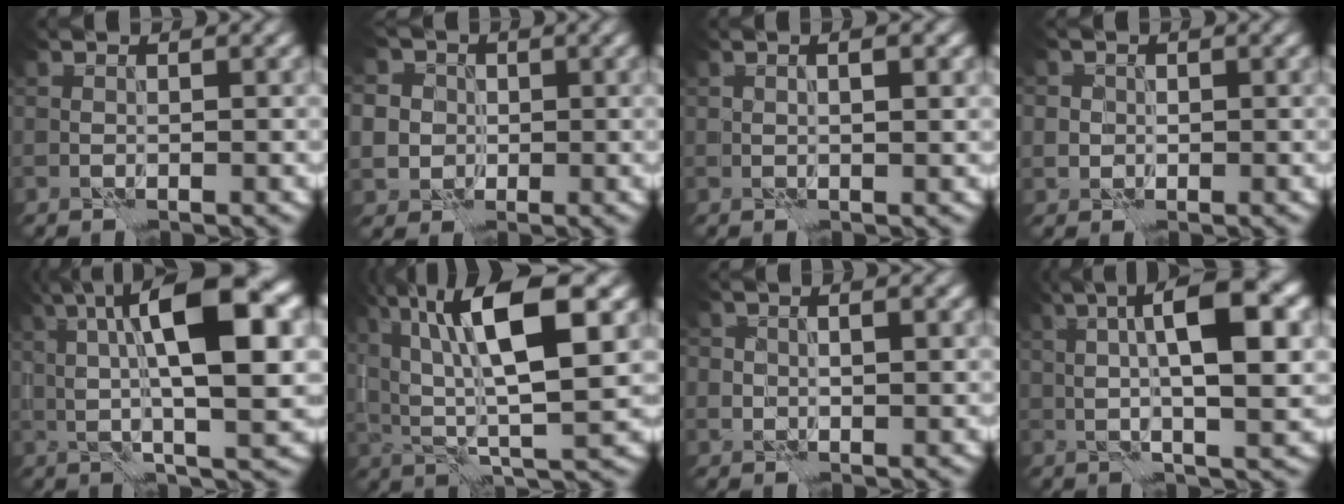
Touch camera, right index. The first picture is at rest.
{"total": 7.2, "force": [1.1, 6.7, 2.2], "torque": [-0.049, 0.027, -0.008]}
{"total": 1.9, "force": [0.9, 0.5, 1.6], "torque": [-0.011, -0.002, 0.009]}
{"total": 1.9, "force": [0.4, 1.9, 0.3], "torque": [0.014, 0.011, -0.014]}
{"total": 11.8, "force": [3.2, 2.9, 11.0], "torque": [-0.163, 0.013, 0.051]}
{"total": 11.1, "force": [3.9, 2.8, 10.0], "torque": [-0.177, 0.010, 0.071]}
{"total": 1.9, "force": [0.3, 1.4, 1.3], "torque": [-0.003, 0.006, 0.000]}
{"total": 8.6, "force": [1.9, 1.9, 8.2], "torque": [-0.119, 0.013, 0.028]}